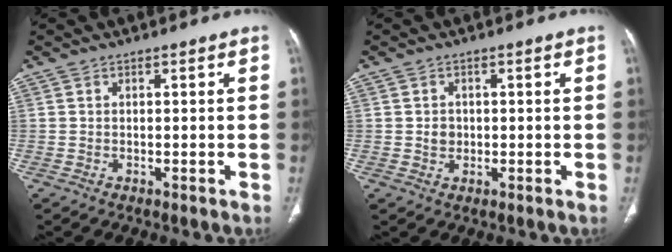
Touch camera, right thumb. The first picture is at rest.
{"total": 2.1, "force": [0.0, 1.8, 0.9], "torque": [-0.005, 0.004, 0.003]}